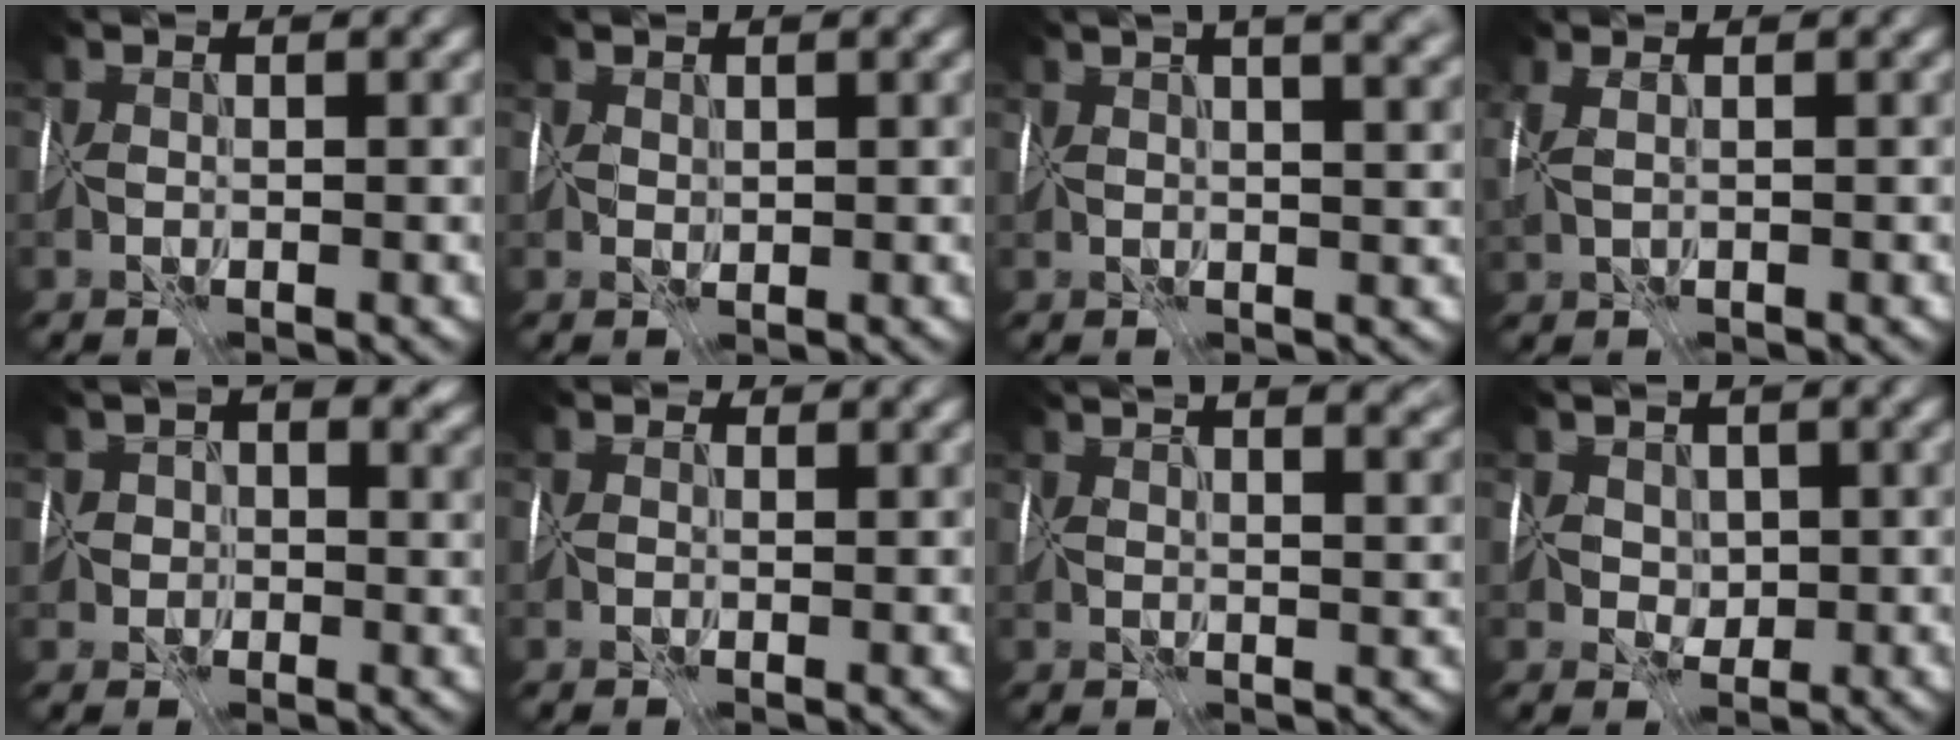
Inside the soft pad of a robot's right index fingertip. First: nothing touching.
{"total": 1.4, "force": [1.0, 0.8, 0.6], "torque": [-0.011, 0.006, 0.024]}
{"total": 10.9, "force": [5.6, 4.6, 8.1], "torque": [-0.113, 0.056, 0.069]}
{"total": 2.6, "force": [0.6, 1.1, 2.3], "torque": [-0.053, -0.002, 0.024]}
{"total": 6.2, "force": [0.8, 5.5, 2.9], "torque": [-0.033, 0.015, -0.014]}
{"total": 1.3, "force": [0.6, 1.1, 0.4], "torque": [-0.011, 0.002, 0.010]}
{"total": 11.8, "force": [7.7, 4.6, 7.7], "torque": [-0.100, 0.065, 0.097]}
{"total": 3.3, "force": [1.4, 2.7, 1.3], "torque": [-0.017, 0.020, 0.022]}